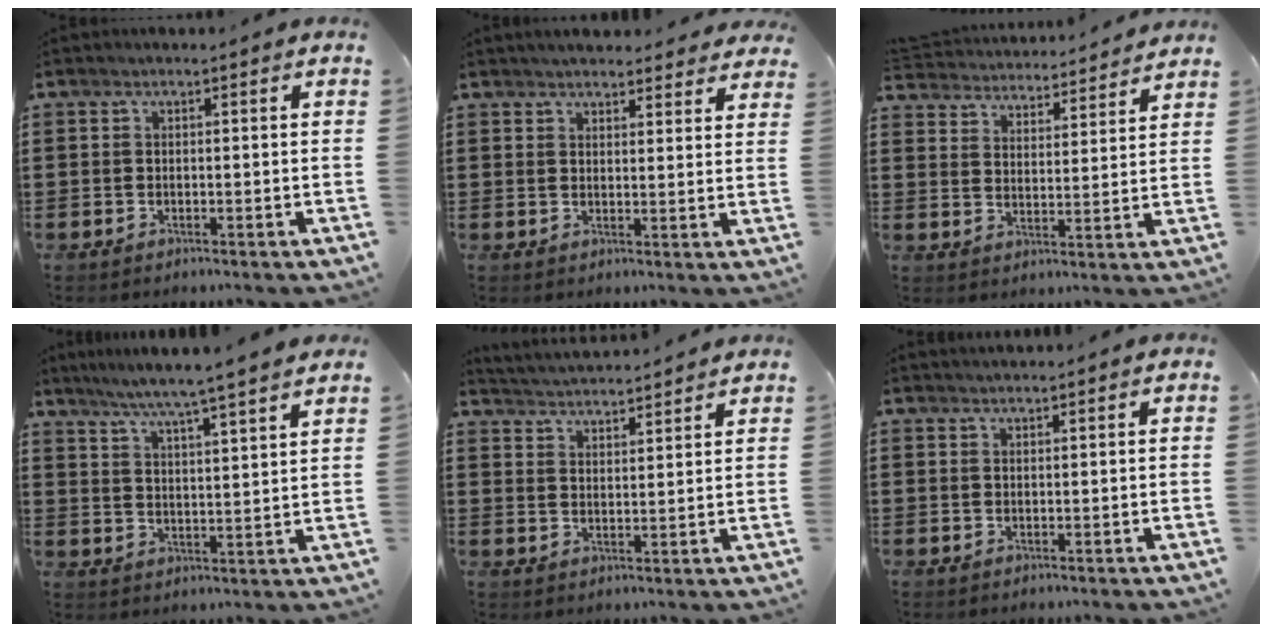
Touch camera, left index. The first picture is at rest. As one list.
[{"total": 3.3, "force": [3.2, 0.4, 0.4], "torque": [-0.009, -0.012, 0.059]}, {"total": 4.4, "force": [4.4, 0.0, -0.1], "torque": [-0.025, -0.033, 0.071]}, {"total": 5.7, "force": [5.0, -1.4, 2.3], "torque": [-0.063, -0.033, 0.082]}, {"total": 3.2, "force": [3.2, -0.5, -0.3], "torque": [-0.009, -0.022, 0.054]}, {"total": 0.9, "force": [0.9, 0.0, 0.1], "torque": [-0.004, -0.002, 0.018]}]